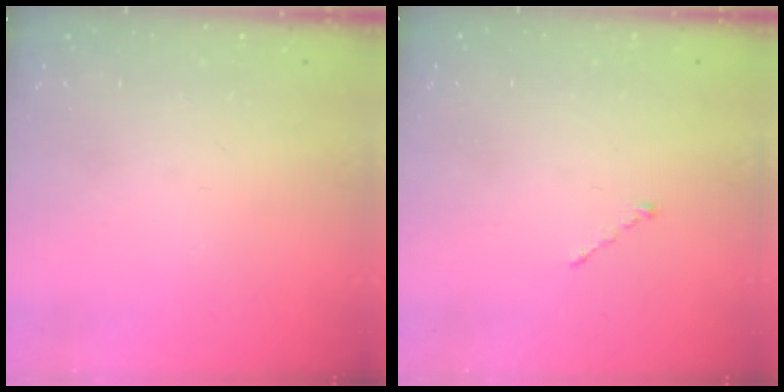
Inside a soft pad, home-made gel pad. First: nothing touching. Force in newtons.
{"total": 1.0, "press": 0.9, "slide": 0.3}